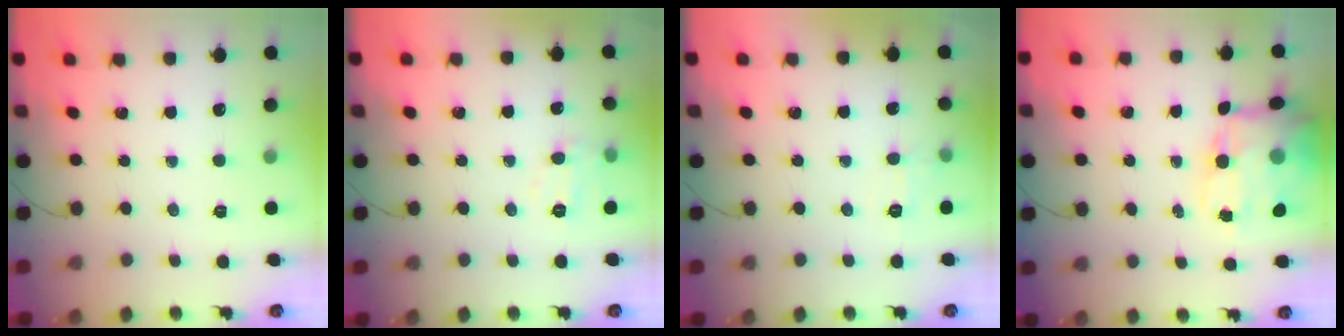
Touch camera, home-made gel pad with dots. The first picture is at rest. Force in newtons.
{"total": 6.5, "press": 6.4, "slide": 1.1}
{"total": 6.2, "press": 6.0, "slide": 1.5}
{"total": 14.3, "press": 13.9, "slide": 3.5}